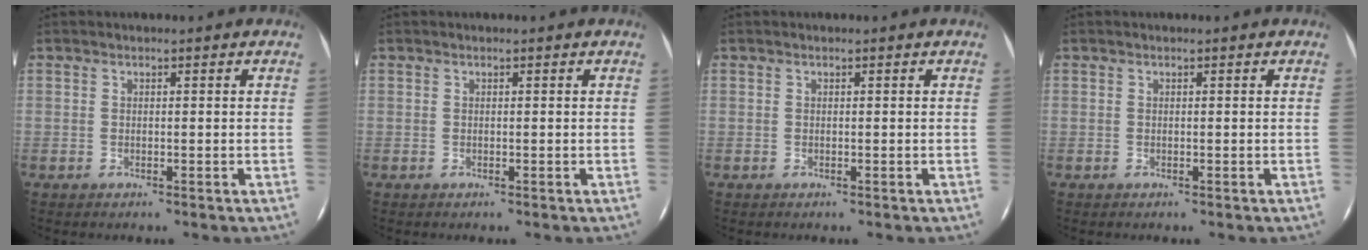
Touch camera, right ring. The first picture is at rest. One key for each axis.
{"total": 0.0}
{"total": 0.0}
{"total": 0.0}